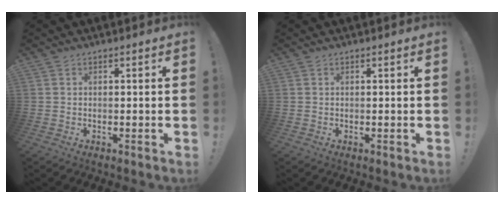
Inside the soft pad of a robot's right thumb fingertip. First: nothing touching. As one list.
[{"total": 0.0}]